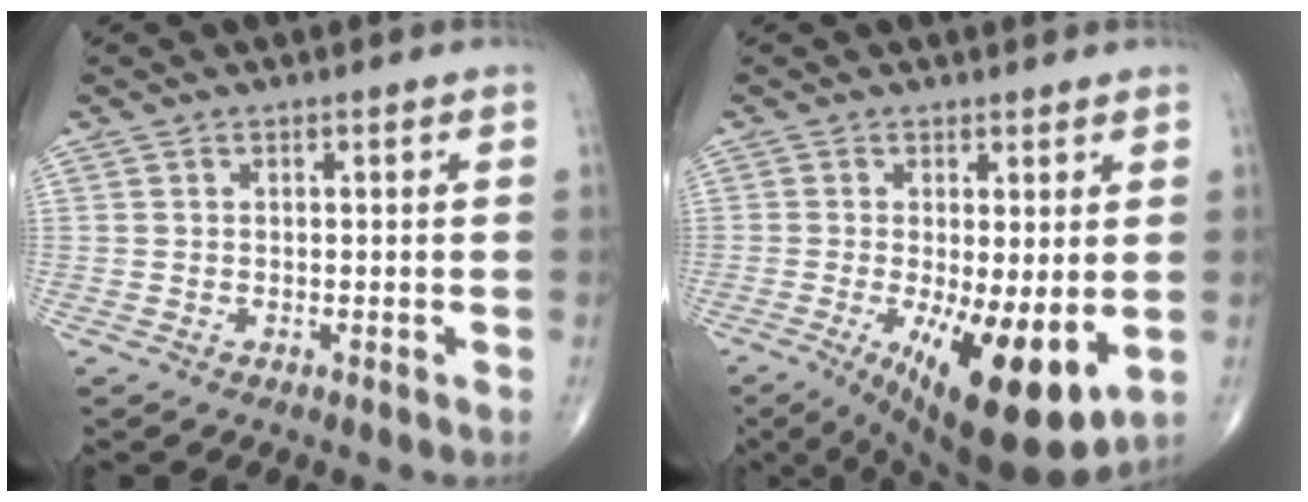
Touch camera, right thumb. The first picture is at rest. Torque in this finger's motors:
{"motor_torque": [2.24, 2.18, 0.61, -0.71, 0.49]}